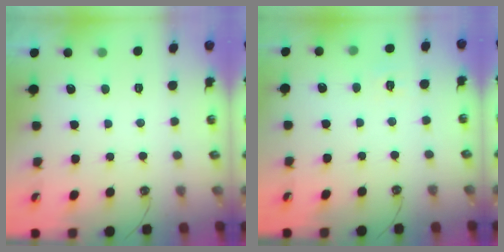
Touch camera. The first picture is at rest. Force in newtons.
{"total": 5.5, "press": 5.4, "slide": 0.7}